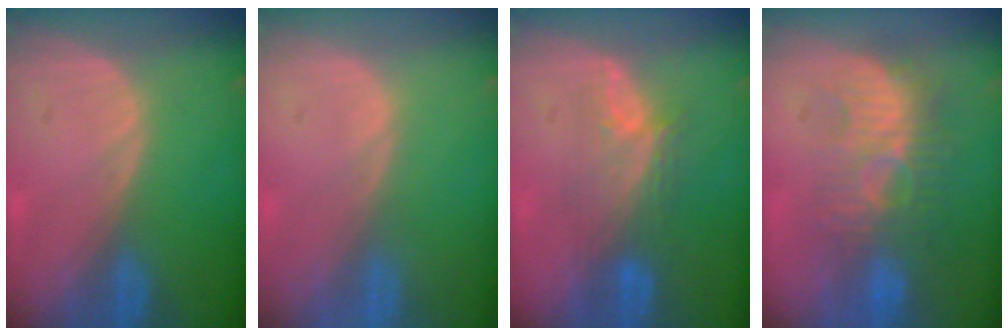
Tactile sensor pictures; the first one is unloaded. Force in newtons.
{"total": 0.0}
{"total": 5.4, "press": 5.3, "slide": 1.5}
{"total": 9.0, "press": 8.6, "slide": 2.6}